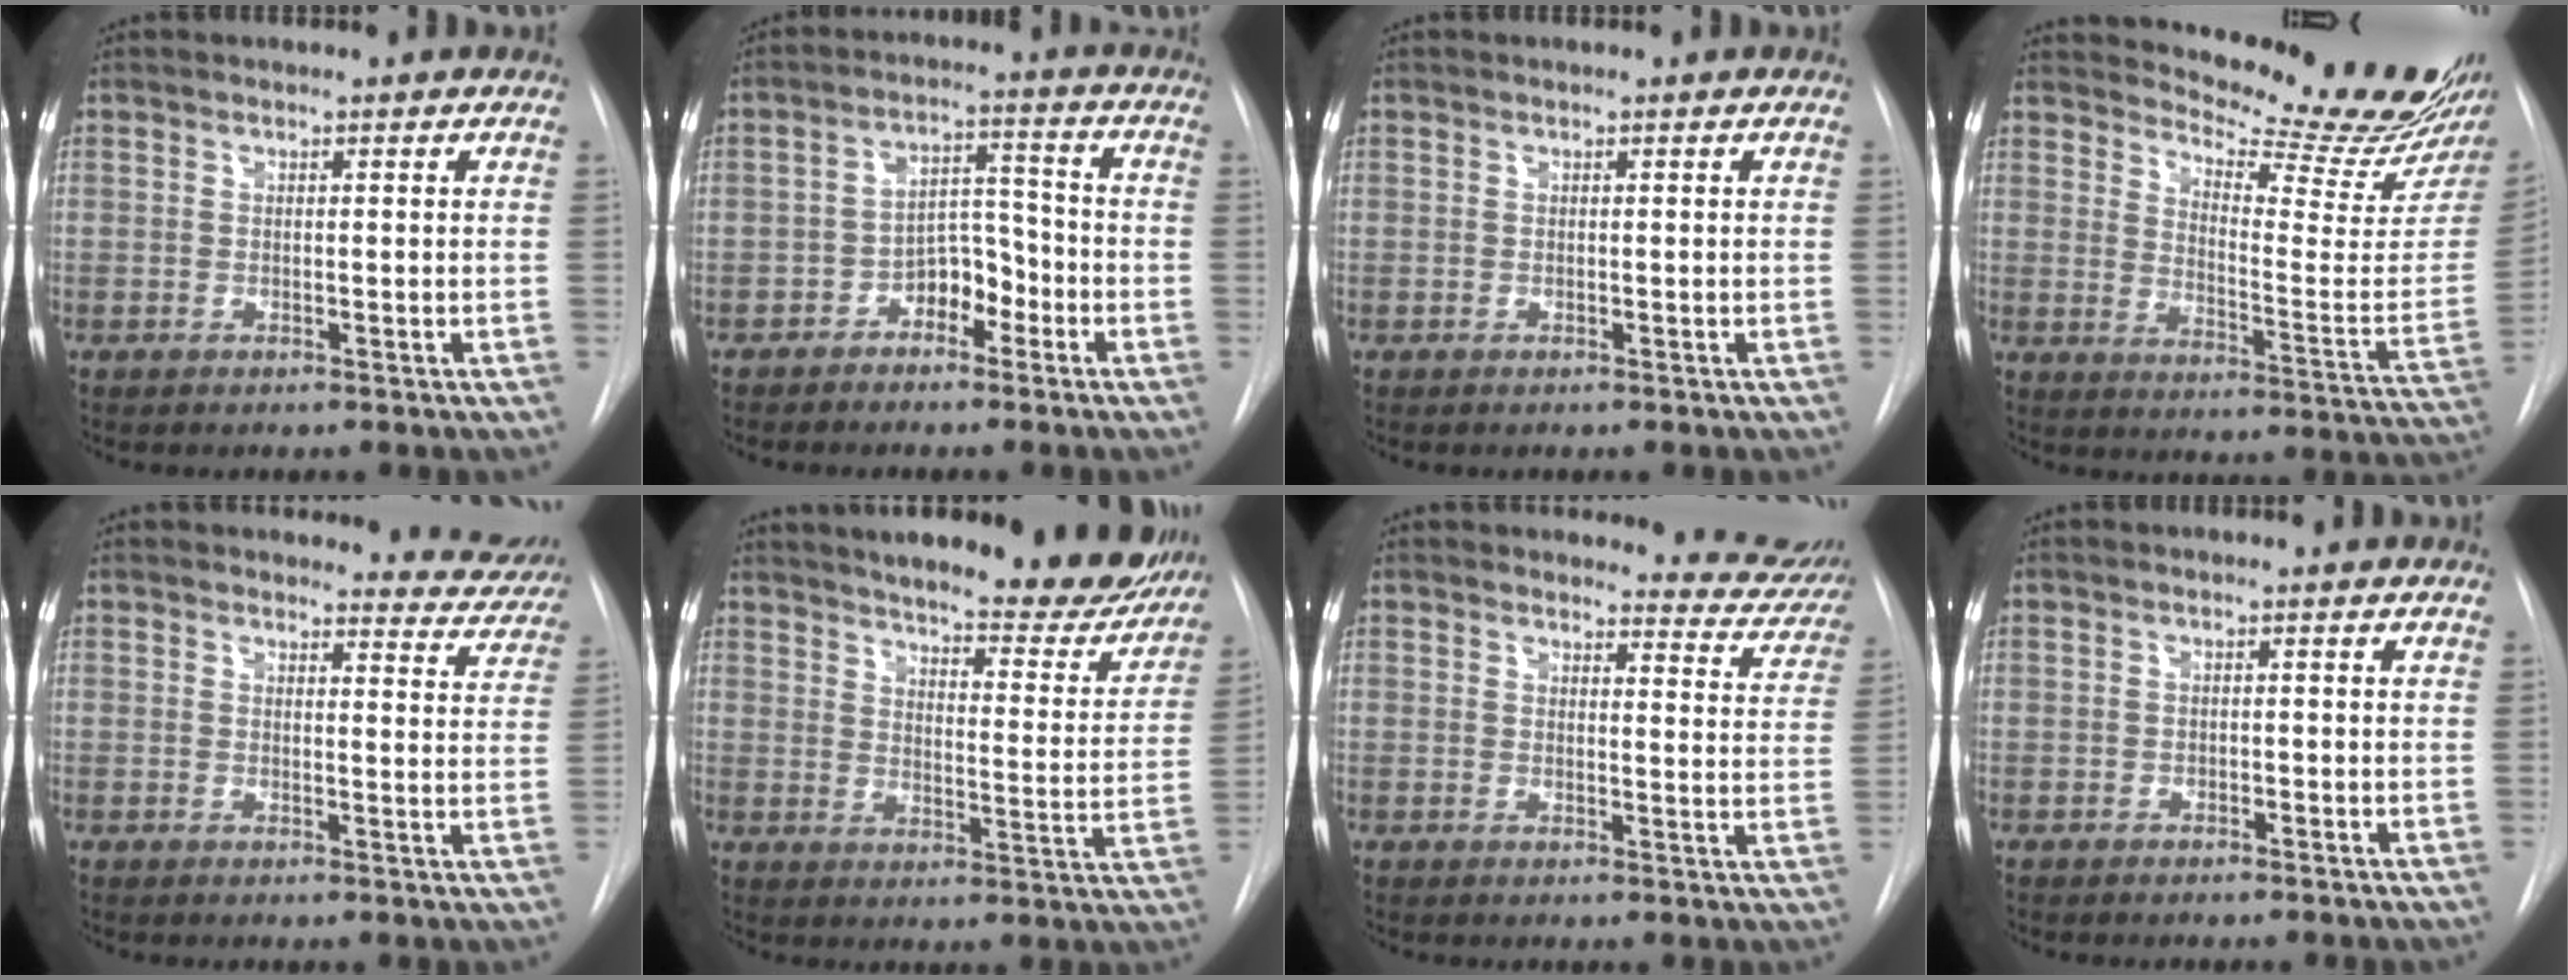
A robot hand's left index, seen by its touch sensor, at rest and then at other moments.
{"total": 5.8, "force": [-3.5, 3.1, 3.4], "torque": [-0.052, 0.019, -0.061]}
{"total": 0.0}
{"total": 20.5, "force": [19.1, 1.1, 7.5], "torque": [-0.111, -0.121, 0.235]}
{"total": 6.9, "force": [6.7, 1.4, -0.5], "torque": [0.032, -0.039, 0.049]}
{"total": 25.3, "force": [22.1, 5.3, 11.1], "torque": [-0.166, -0.058, 0.267]}
{"total": 8.9, "force": [8.7, 1.7, 0.3], "torque": [0.026, -0.053, 0.071]}
{"total": 0.6, "force": [-0.5, 0.2, 0.2], "torque": [0.000, -0.003, -0.012]}